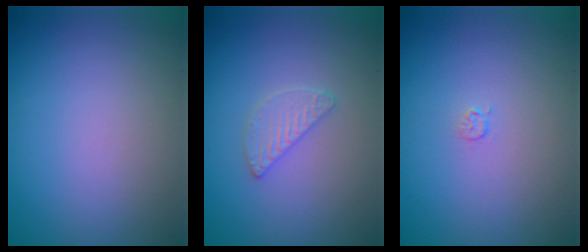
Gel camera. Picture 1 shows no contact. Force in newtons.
{"total": 1.9, "press": 1.8, "slide": 0.2}
{"total": 0.6, "press": 0.3, "slide": 0.6}